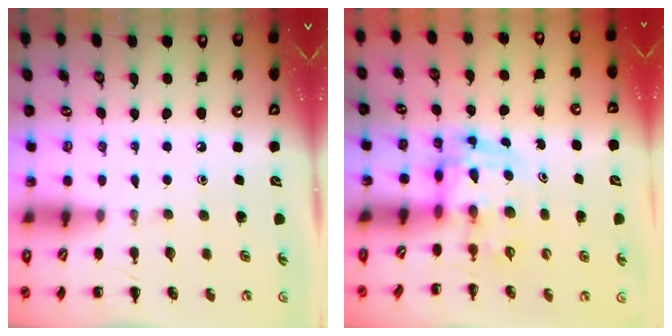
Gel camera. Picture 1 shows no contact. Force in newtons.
{"total": 3.6, "press": 3.5, "slide": 0.6}